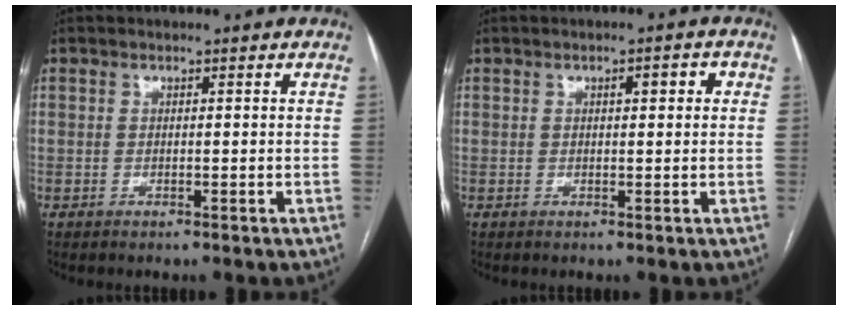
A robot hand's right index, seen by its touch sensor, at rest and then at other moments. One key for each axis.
{"total": 2.4, "fx": 0.7, "fy": 0.8, "fz": 2.2, "tx": -0.033, "ty": 0.009, "tz": 0.009}